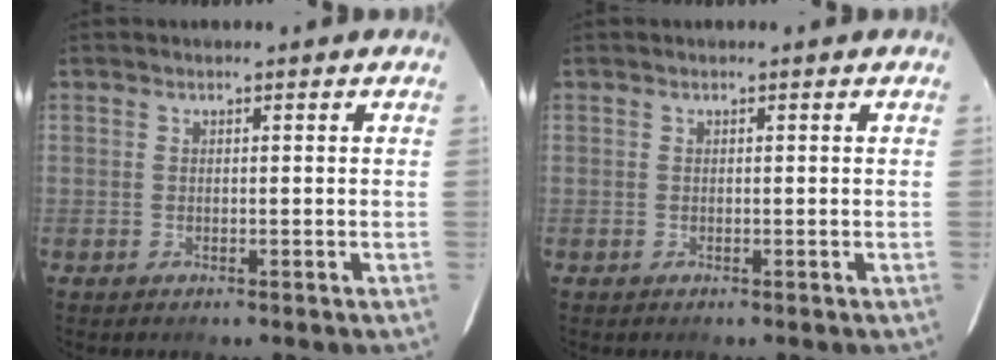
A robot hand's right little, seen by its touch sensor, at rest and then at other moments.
{"total": 0.0}